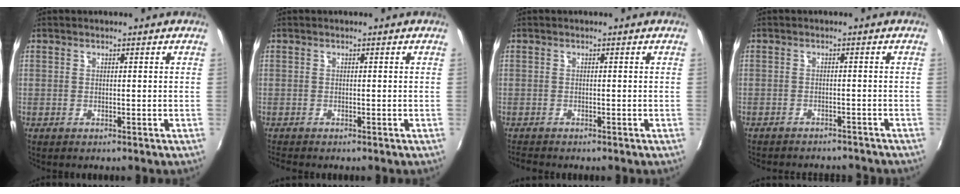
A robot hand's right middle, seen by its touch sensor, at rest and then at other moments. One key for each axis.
{"total": 1.3, "fx": -1.2, "fy": 0.1, "fz": 0.5, "tx": -0.011, "ty": -0.007, "tz": -0.021}
{"total": 2.1, "fx": -2.0, "fy": 0.2, "fz": 0.7, "tx": -0.018, "ty": -0.012, "tz": -0.037}
{"total": 8.2, "fx": -7.5, "fy": 2.2, "fz": 2.7, "tx": -0.067, "ty": -0.011, "tz": -0.100}